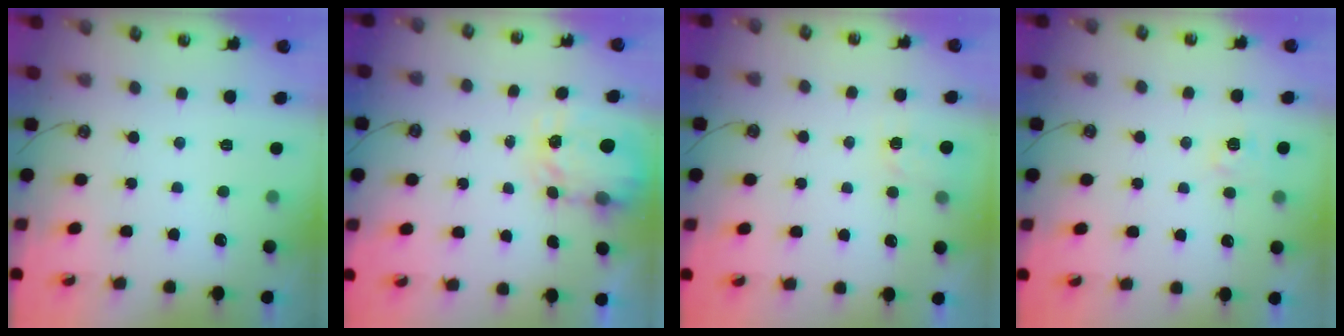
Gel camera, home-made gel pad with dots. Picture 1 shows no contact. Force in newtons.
{"total": 3.7, "press": 3.6, "slide": 0.5}
{"total": 2.7, "press": 2.6, "slide": 0.4}
{"total": 2.7, "press": 2.6, "slide": 0.3}